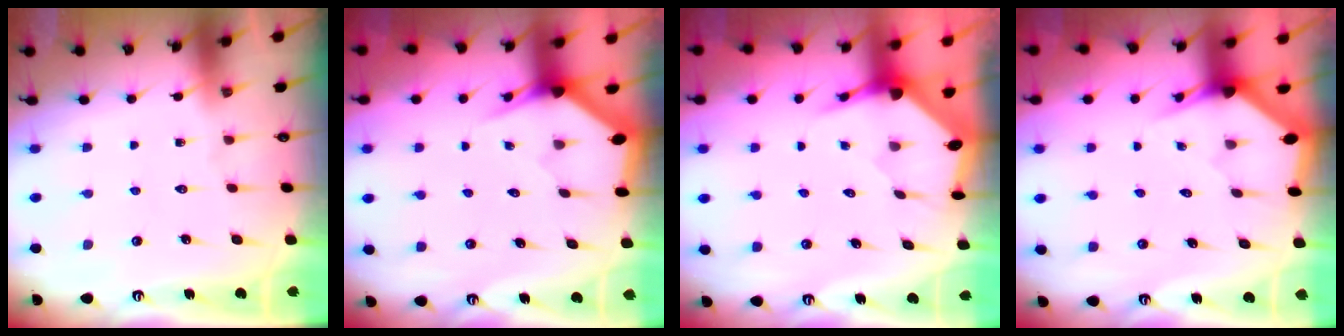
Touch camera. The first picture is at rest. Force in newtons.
{"total": 3.0, "press": 3.0, "slide": 0.1}
{"total": 3.5, "press": 3.5, "slide": 0.5}
{"total": 2.9, "press": 2.9, "slide": 0.1}